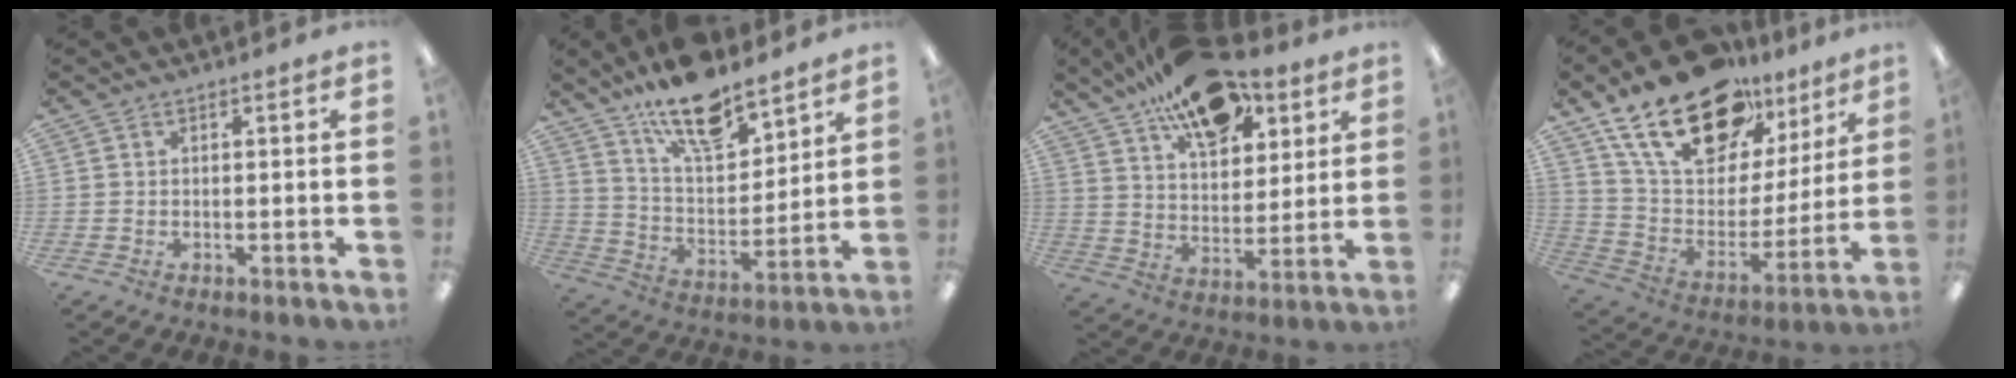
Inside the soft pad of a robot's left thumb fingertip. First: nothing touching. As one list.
[{"total": 16.2, "force": [12.9, 5.7, 8.0], "torque": [-0.137, -0.078, 0.225]}, {"total": 18.8, "force": [12.3, 10.2, 9.9], "torque": [-0.146, -0.060, 0.213]}, {"total": 24.1, "force": [16.2, 12.4, 12.9], "torque": [-0.222, -0.092, 0.290]}]